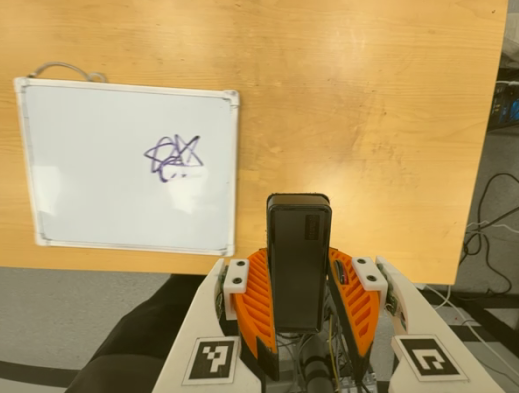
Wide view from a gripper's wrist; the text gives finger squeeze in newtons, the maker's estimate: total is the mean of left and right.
{"total": 3.8, "left": 2.3, "right": 5.4}